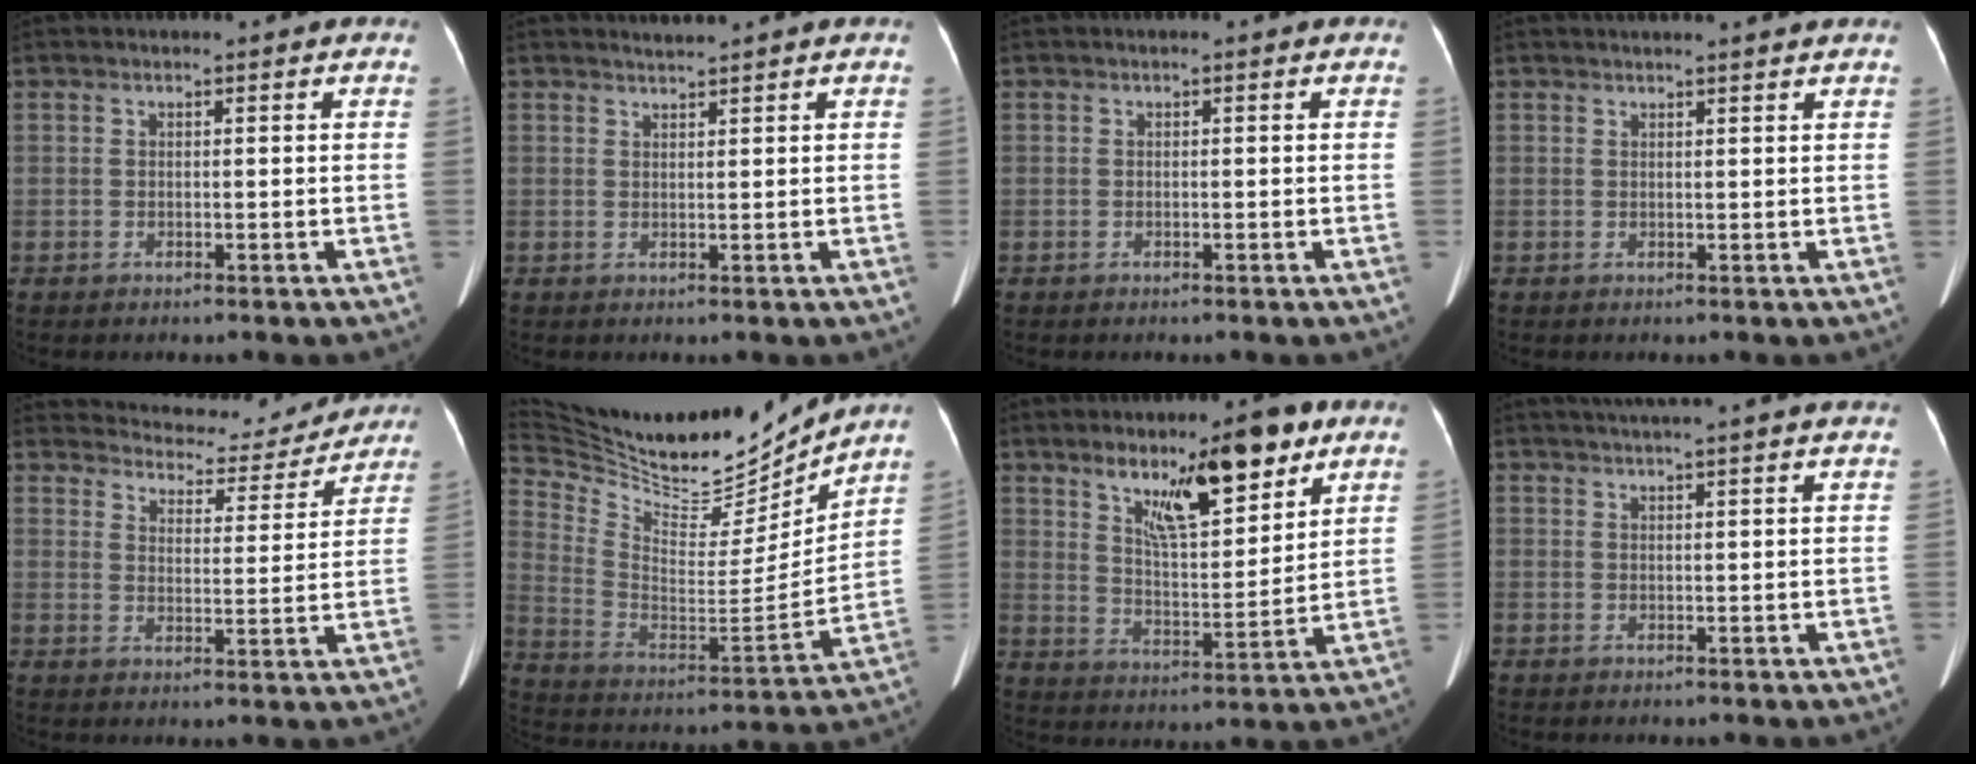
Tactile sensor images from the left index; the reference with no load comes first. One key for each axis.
{"total": 1.2, "fx": 1.1, "fy": -0.5, "fz": -0.2, "tx": -0.006, "ty": -0.002, "tz": 0.023}
{"total": 0.0}
{"total": 5.2, "fx": 5.0, "fy": -0.3, "fz": 1.6, "tx": -0.019, "ty": 0.020, "tz": 0.051}
{"total": 15.0, "fx": 14.2, "fy": 4.0, "fz": 2.6, "tx": -0.024, "ty": -0.002, "tz": 0.174}
{"total": 26.7, "fx": 23.9, "fy": 6.9, "fz": 9.7, "tx": -0.203, "ty": -0.037, "tz": 0.372}
{"total": 13.8, "fx": 8.5, "fy": 3.2, "fz": 10.5, "tx": -0.160, "ty": -0.001, "tz": 0.141}
{"total": 11.2, "fx": 10.0, "fy": -0.6, "fz": 5.0, "tx": -0.080, "ty": 0.025, "tz": 0.117}